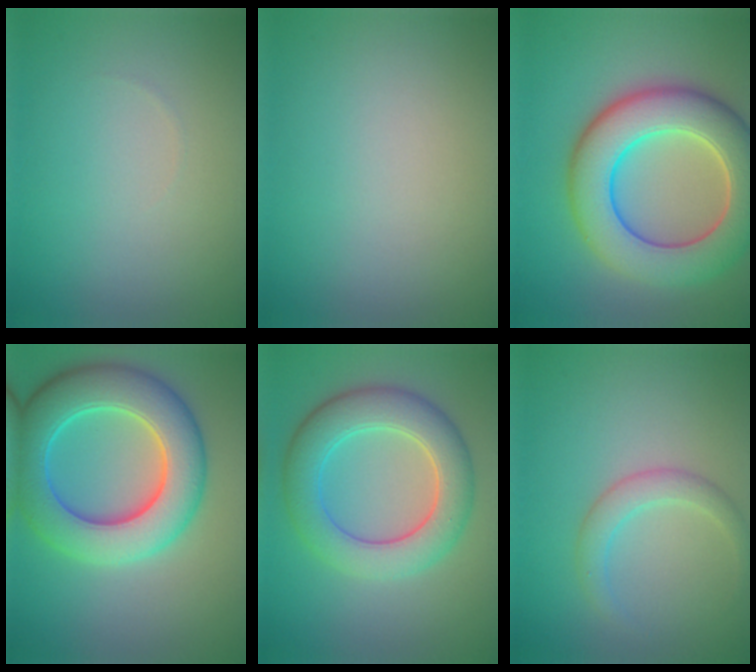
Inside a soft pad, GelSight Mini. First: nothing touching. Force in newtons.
{"total": 0.0}
{"total": 10.2, "press": 10.2, "slide": 0.7}
{"total": 9.6, "press": 9.6, "slide": 0.5}
{"total": 6.7, "press": 6.7, "slide": 0.4}
{"total": 2.3, "press": 2.3, "slide": 0.0}